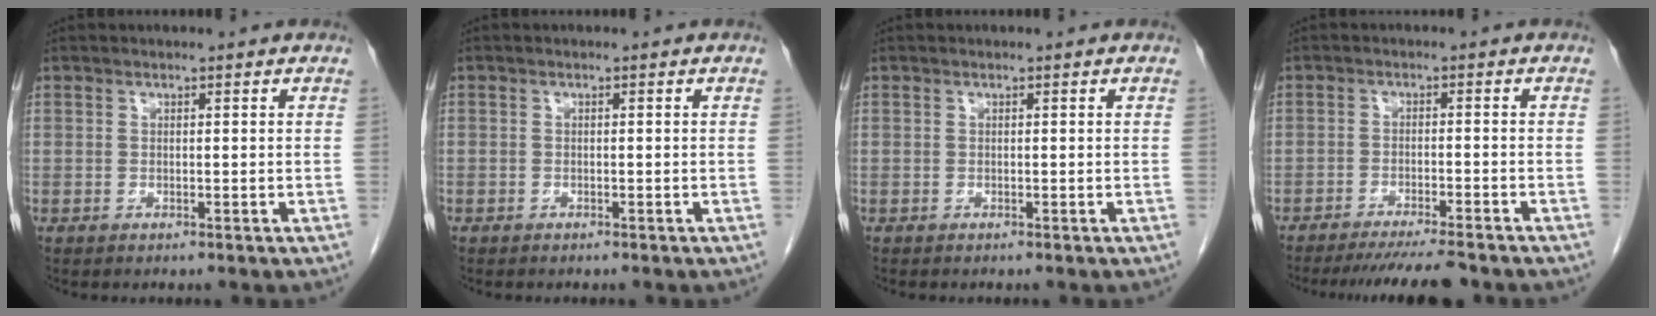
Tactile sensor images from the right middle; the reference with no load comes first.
{"total": 0.6, "force": [-0.4, 0.3, 0.1], "torque": [-0.009, 0.002, -0.008]}
{"total": 0.0}
{"total": 9.0, "force": [-8.0, -0.1, 4.0], "torque": [-0.044, -0.021, -0.122]}